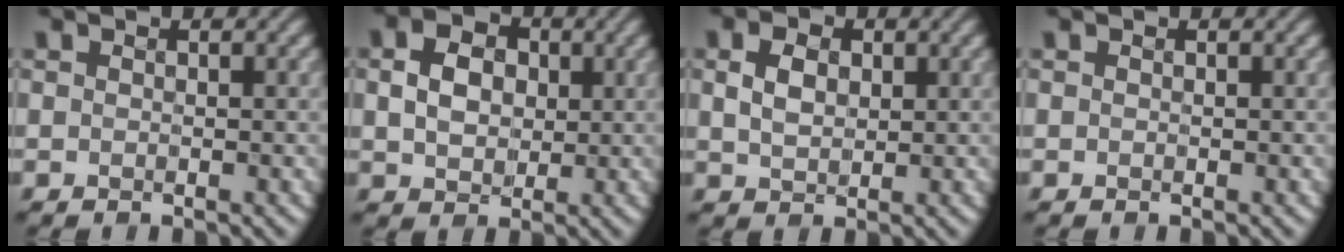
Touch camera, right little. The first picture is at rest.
{"total": 3.7, "force": [0.1, 2.9, 2.3], "torque": [-0.055, 0.002, 0.006]}
{"total": 2.2, "force": [0.1, 1.6, 1.5], "torque": [-0.042, -0.001, 0.013]}
{"total": 0.0}